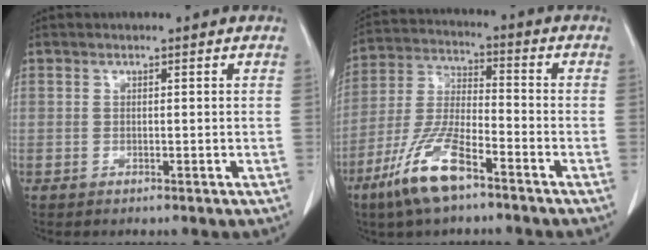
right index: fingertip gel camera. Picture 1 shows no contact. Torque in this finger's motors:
{"motor_torque": [0.09, -0.17, 0.23, 0.12]}